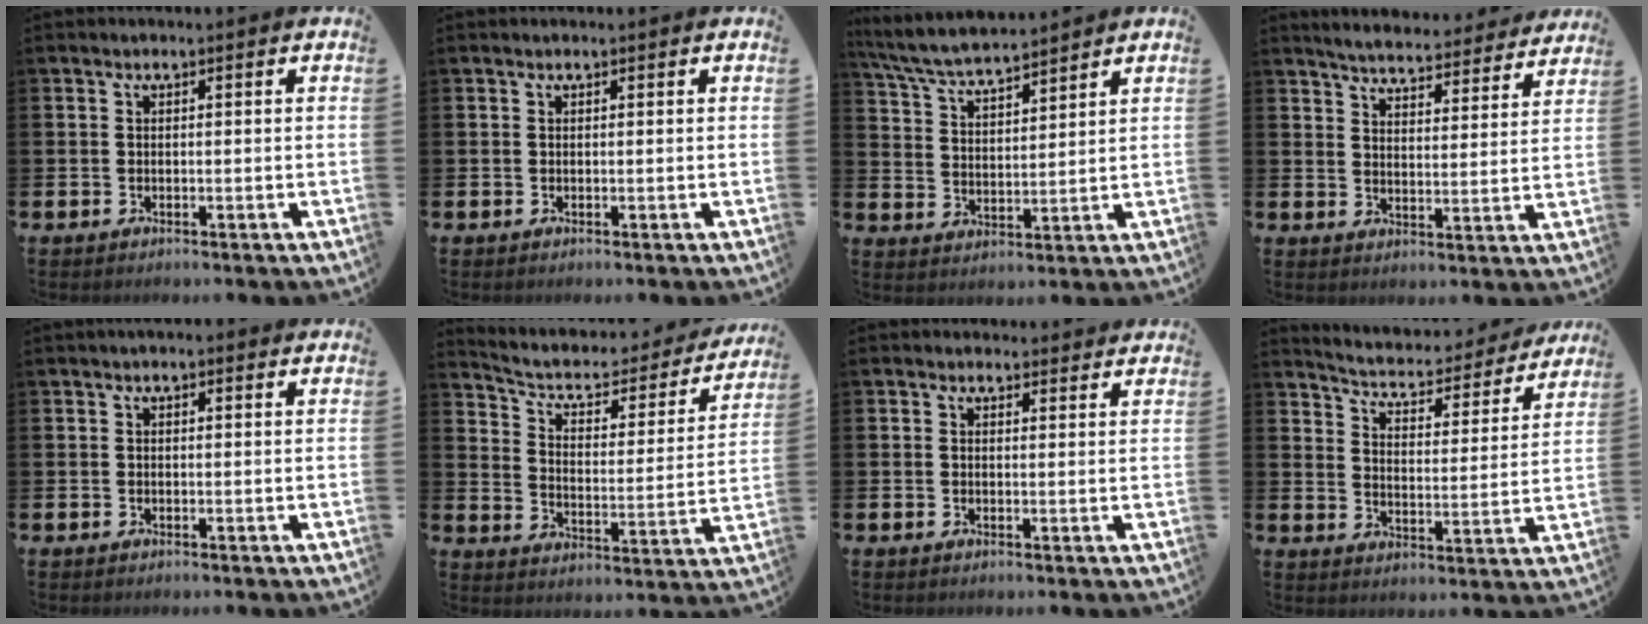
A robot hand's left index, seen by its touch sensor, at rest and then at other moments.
{"total": 0.0}
{"total": 6.1, "force": [5.9, 0.6, 1.4], "torque": [-0.054, -0.033, 0.104]}
{"total": 5.1, "force": [5.1, 0.4, 0.7], "torque": [-0.026, -0.041, 0.084]}
{"total": 0.7, "force": [0.5, 0.3, 0.4], "torque": [-0.006, 0.005, 0.009]}
{"total": 6.3, "force": [5.2, 2.6, 2.5], "torque": [-0.071, -0.038, 0.079]}
{"total": 1.7, "force": [1.6, 0.5, -0.1], "torque": [0.011, -0.005, 0.028]}
{"total": 4.6, "force": [4.3, 1.1, 1.1], "torque": [-0.047, -0.039, 0.066]}